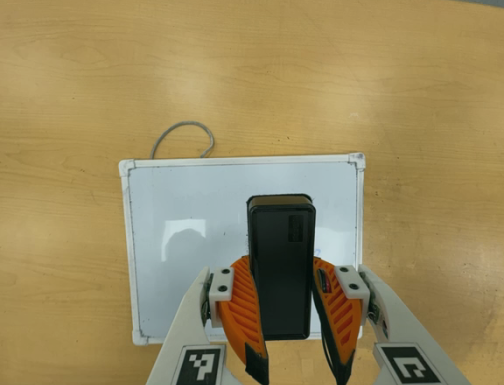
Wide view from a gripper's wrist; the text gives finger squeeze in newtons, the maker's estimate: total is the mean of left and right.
{"total": 9.3, "left": 8.3, "right": 10.3}